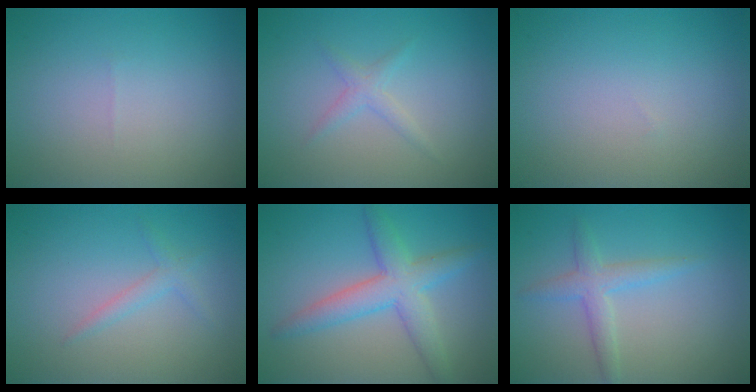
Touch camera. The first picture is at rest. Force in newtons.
{"total": 1.3, "press": 1.3, "slide": 0.1}
{"total": 0.0}
{"total": 1.3, "press": 1.3, "slide": 0.1}
{"total": 4.7, "press": 4.7, "slide": 0.1}
{"total": 2.4, "press": 2.4, "slide": 0.1}